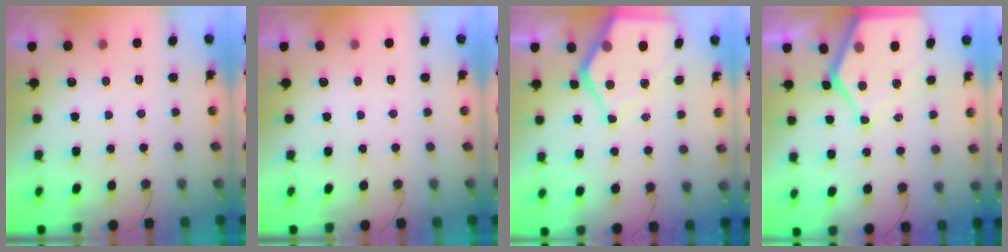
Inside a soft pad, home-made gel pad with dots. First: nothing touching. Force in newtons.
{"total": 0.0}
{"total": 11.6, "press": 11.6, "slide": 1.3}
{"total": 11.9, "press": 11.8, "slide": 1.2}